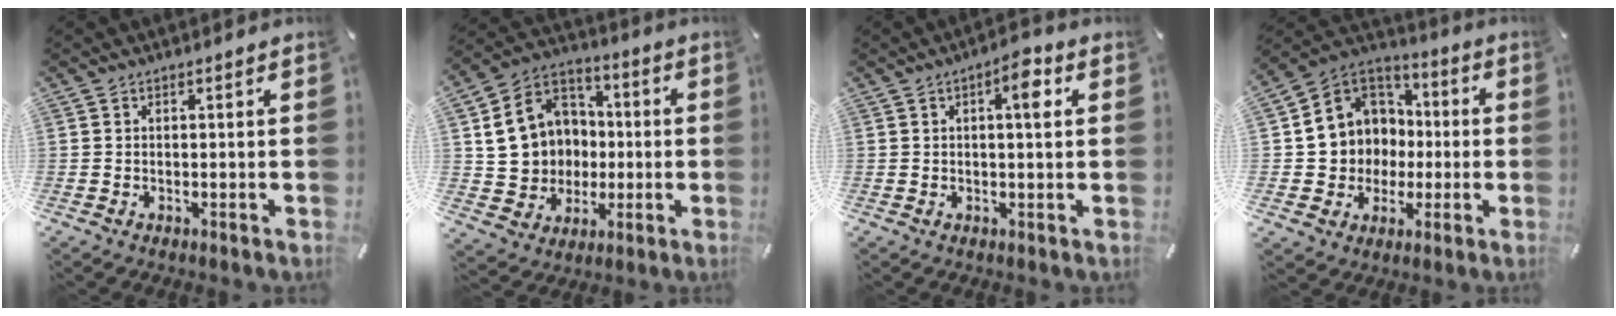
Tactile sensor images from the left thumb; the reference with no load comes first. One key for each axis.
{"total": 14.8, "fx": 0.4, "fy": 14.0, "fz": 4.6, "tx": -0.090, "ty": 0.007, "tz": 0.020}
{"total": 5.1, "fx": 1.6, "fy": 1.5, "fz": 4.6, "tx": -0.061, "ty": -0.005, "tz": 0.017}
{"total": 11.2, "fx": -1.0, "fy": 11.1, "fz": 0.8, "tx": -0.023, "ty": -0.013, "tz": -0.009}